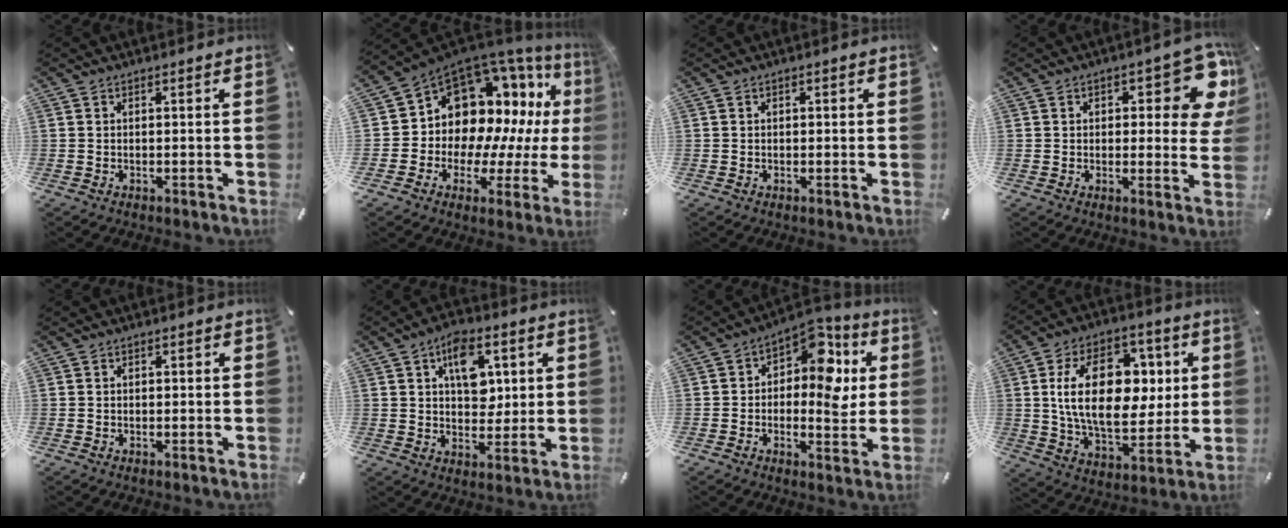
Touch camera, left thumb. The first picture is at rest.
{"total": 14.9, "force": [5.8, 12.2, 6.3], "torque": [-0.095, -0.082, 0.125]}
{"total": 0.6, "force": [0.0, 0.5, 0.2], "torque": [-0.004, 0.005, -0.002]}
{"total": 12.4, "force": [5.0, 5.8, 9.8], "torque": [-0.106, -0.029, 0.082]}
{"total": 0.6, "force": [0.0, 0.5, 0.2], "torque": [-0.003, 0.003, -0.001]}
{"total": 10.9, "force": [3.5, 7.5, 7.1], "torque": [-0.094, -0.001, 0.060]}
{"total": 11.9, "force": [3.9, 7.7, 8.2], "torque": [-0.105, -0.036, 0.064]}
{"total": 21.5, "force": [3.8, 13.9, 15.9], "torque": [-0.280, 0.005, 0.062]}